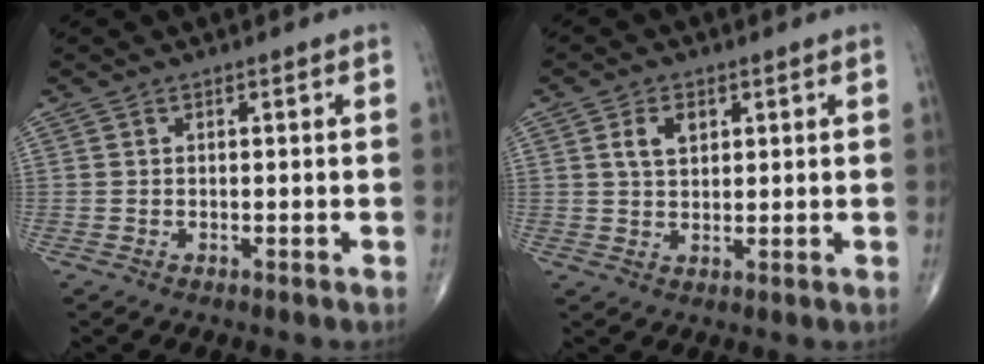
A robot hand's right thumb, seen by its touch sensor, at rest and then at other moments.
{"total": 4.4, "force": [1.6, 2.8, 2.9], "torque": [-0.045, -0.003, 0.031]}